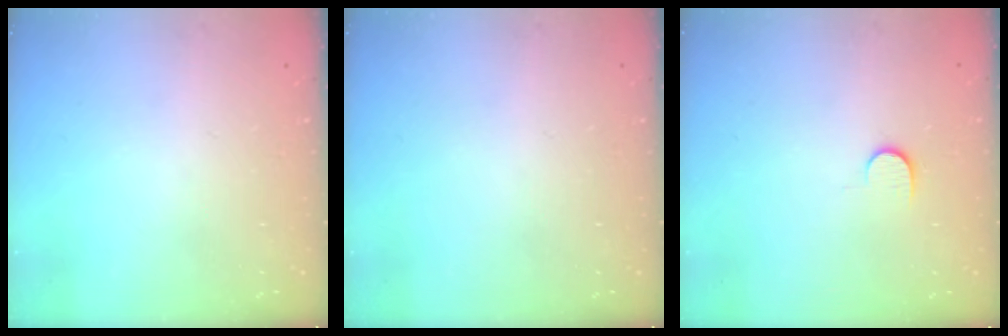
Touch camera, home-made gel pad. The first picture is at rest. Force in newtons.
{"total": 0.0}
{"total": 5.6, "press": 5.6, "slide": 0.6}